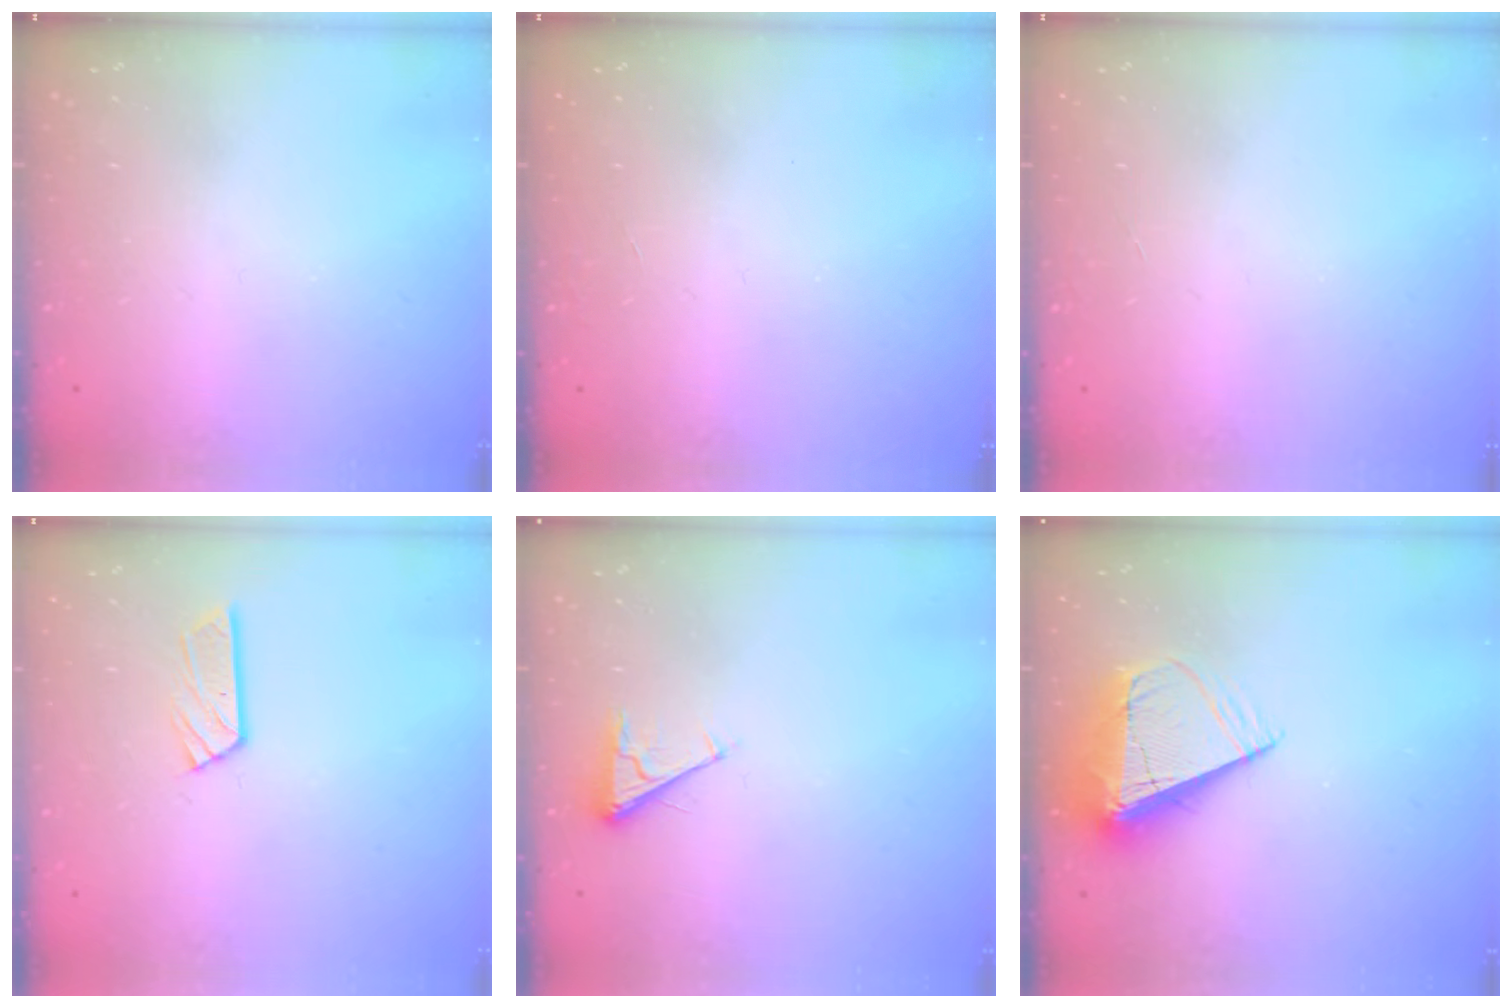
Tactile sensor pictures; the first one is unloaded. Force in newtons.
{"total": 0.0}
{"total": 0.0}
{"total": 5.2, "press": 5.2, "slide": 0.3}
{"total": 2.8, "press": 2.8, "slide": 0.4}
{"total": 11.3, "press": 11.3, "slide": 0.8}